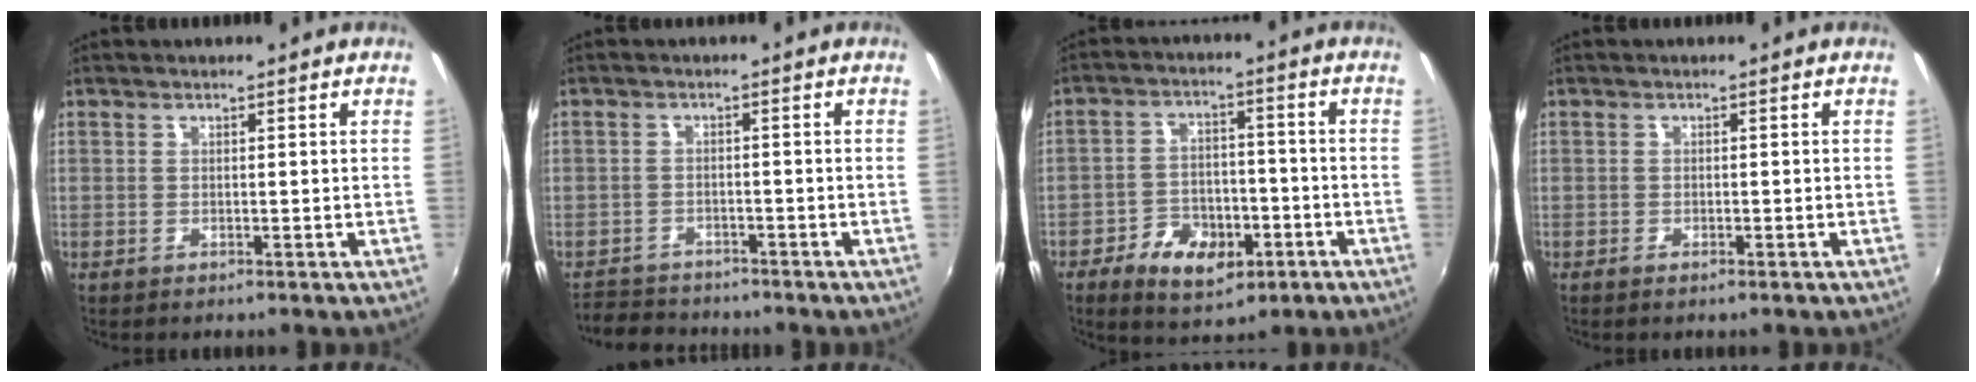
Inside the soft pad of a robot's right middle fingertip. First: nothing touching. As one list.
[{"total": 5.5, "force": [-4.9, 2.4, 0.4], "torque": [-0.029, 0.006, -0.087]}, {"total": 10.7, "force": [-5.5, 6.4, 6.5], "torque": [-0.137, 0.002, -0.082]}, {"total": 1.0, "force": [-0.8, 0.3, 0.5], "torque": [-0.009, -0.005, -0.015]}]